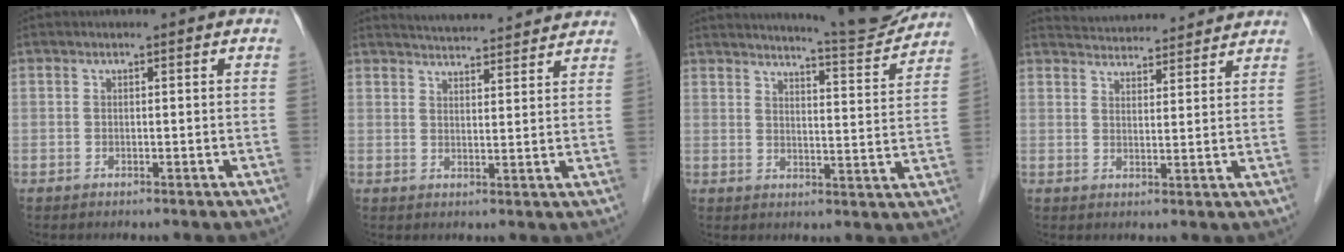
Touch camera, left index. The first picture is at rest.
{"total": 12.1, "force": [11.5, 1.3, 3.4], "torque": [-0.050, 0.019, 0.149]}
{"total": 11.1, "force": [10.7, -0.3, 2.8], "torque": [-0.045, -0.020, 0.138]}
{"total": 11.4, "force": [11.0, 1.5, 2.4], "torque": [-0.036, 0.024, 0.148]}